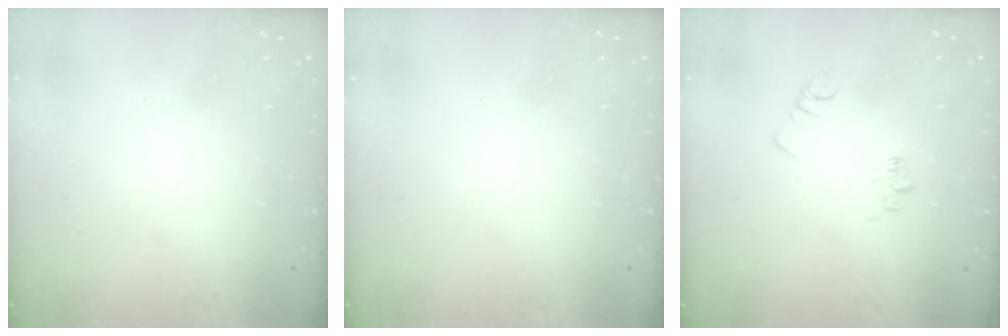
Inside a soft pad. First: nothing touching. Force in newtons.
{"total": 0.0}
{"total": 3.6, "press": 3.6, "slide": 0.5}